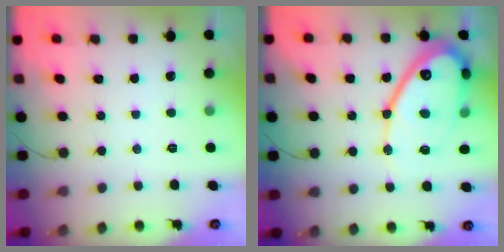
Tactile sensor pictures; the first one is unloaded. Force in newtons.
{"total": 18.6, "press": 18.5, "slide": 1.7}